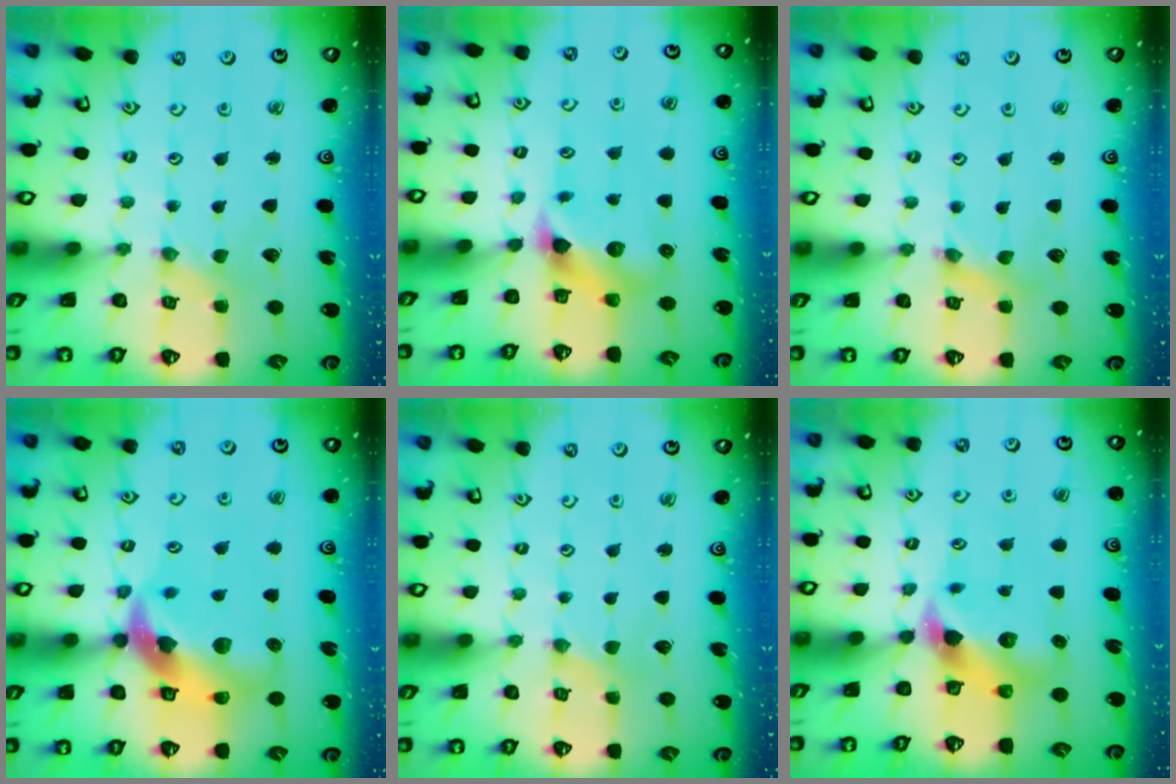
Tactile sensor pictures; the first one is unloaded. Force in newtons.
{"total": 6.3, "press": 6.3, "slide": 0.6}
{"total": 1.9, "press": 1.9, "slide": 0.3}
{"total": 14.8, "press": 14.6, "slide": 2.4}
{"total": 1.6, "press": 1.5, "slide": 0.4}
{"total": 8.2, "press": 8.1, "slide": 1.3}